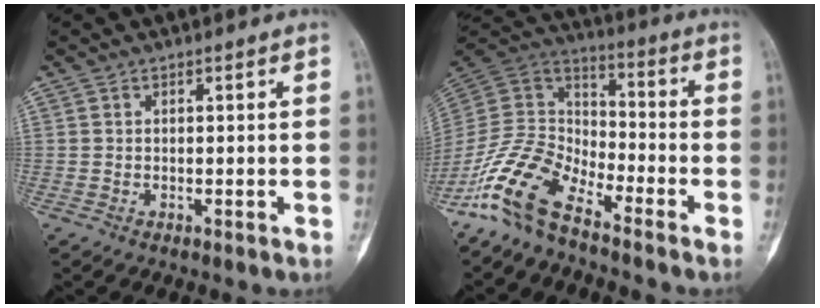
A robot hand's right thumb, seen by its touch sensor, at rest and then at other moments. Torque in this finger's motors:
{"motor_torque": [0.48, 0.37, 1.48, -1.29, 0.42]}